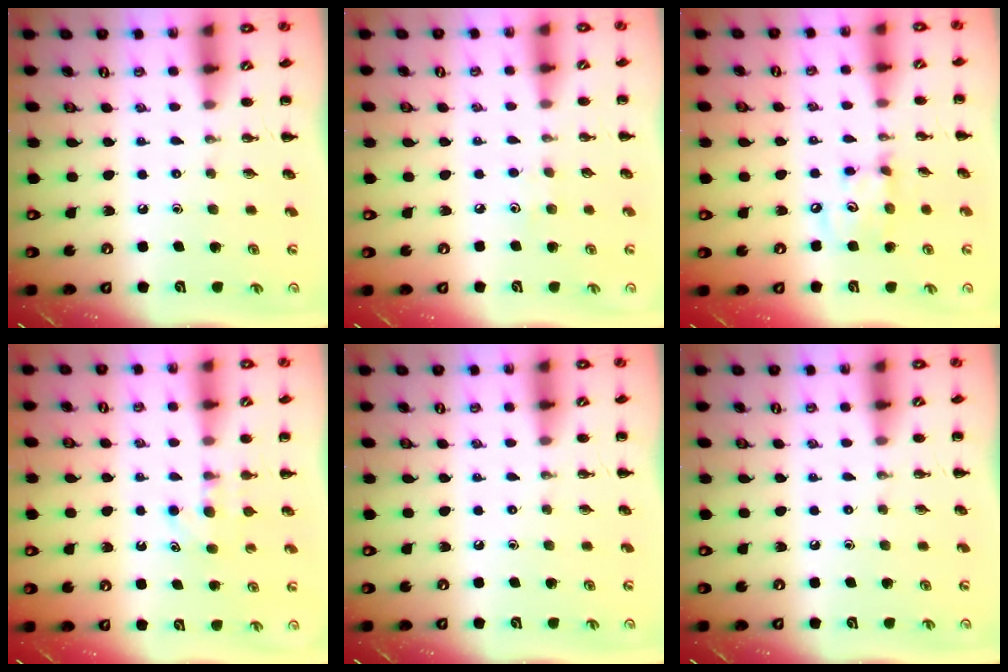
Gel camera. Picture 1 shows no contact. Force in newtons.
{"total": 4.4, "press": 4.3, "slide": 1.0}
{"total": 6.4, "press": 6.4, "slide": 0.5}
{"total": 4.7, "press": 4.5, "slide": 1.4}
{"total": 0.0}
{"total": 0.0}